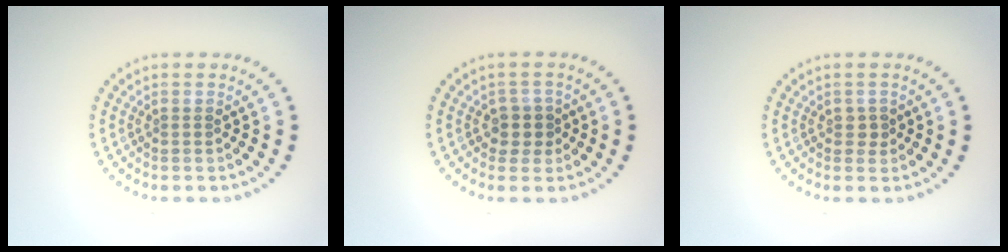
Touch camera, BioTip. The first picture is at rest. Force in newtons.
{"total": 2.1, "press": 1.9, "slide": 1.1}
{"total": 0.9, "press": 0.9, "slide": 0.3}